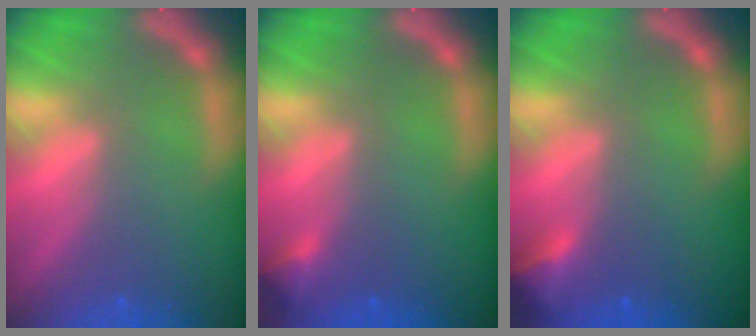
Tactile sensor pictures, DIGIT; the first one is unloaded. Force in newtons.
{"total": 1.4}
{"total": 2.4}